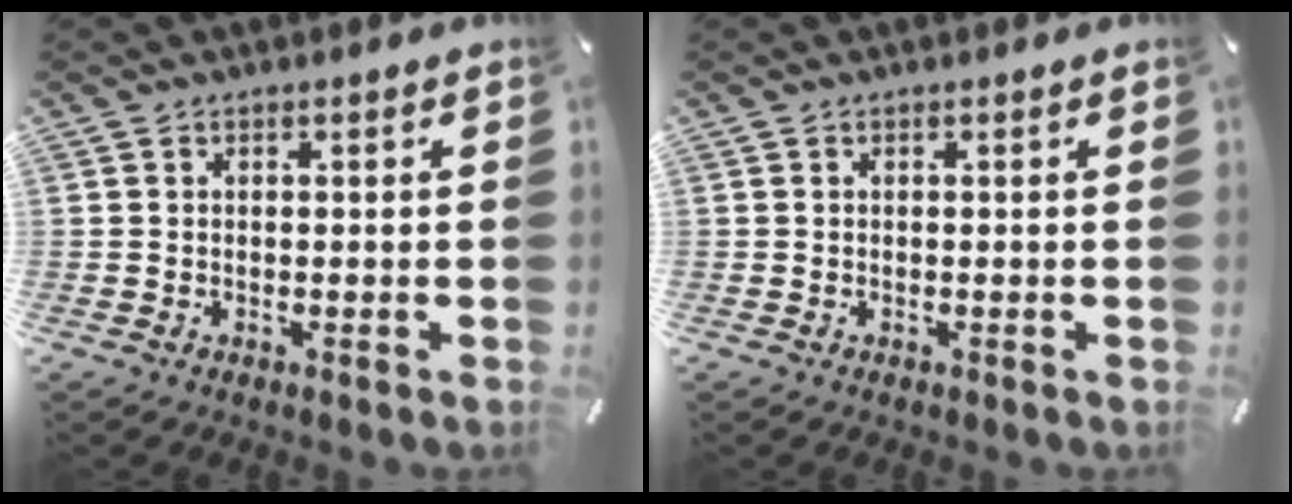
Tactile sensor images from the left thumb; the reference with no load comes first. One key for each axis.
{"total": 0.0}